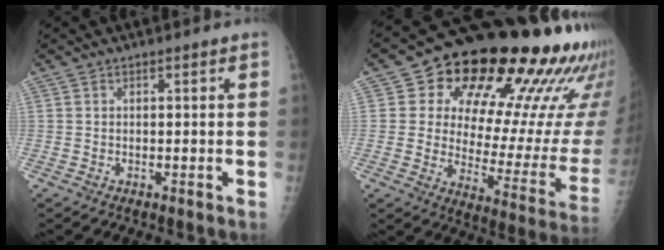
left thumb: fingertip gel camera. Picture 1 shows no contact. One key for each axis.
{"total": 27.6, "fx": 15.8, "fy": 11.9, "fz": 19.2, "tx": -0.232, "ty": -0.050, "tz": 0.215}